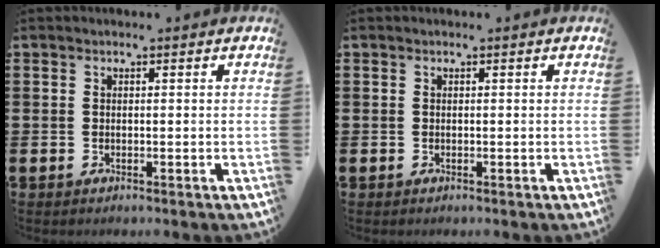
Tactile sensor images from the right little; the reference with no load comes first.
{"total": 0.0}